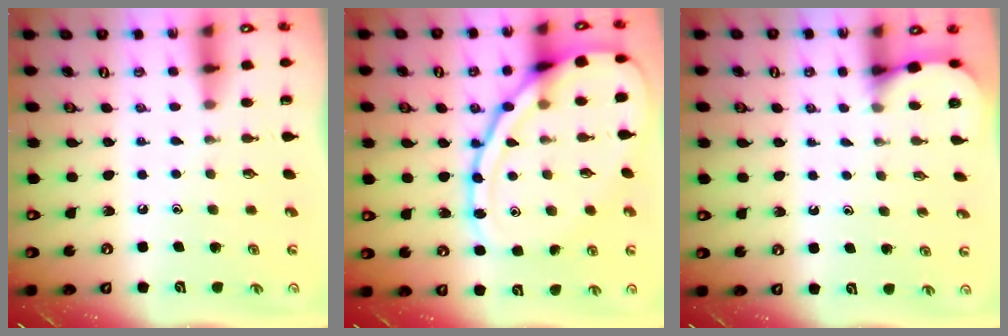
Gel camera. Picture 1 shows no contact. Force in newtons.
{"total": 17.7, "press": 17.6, "slide": 1.2}
{"total": 2.3, "press": 2.3, "slide": 0.2}